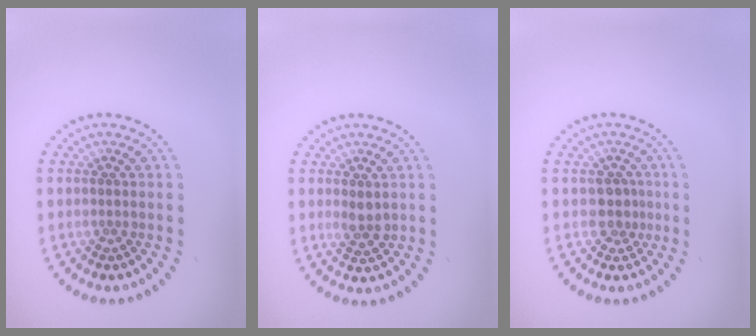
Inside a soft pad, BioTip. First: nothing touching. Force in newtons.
{"total": 1.6, "press": 1.5, "slide": 0.5}
{"total": 1.8, "press": 1.6, "slide": 1.0}